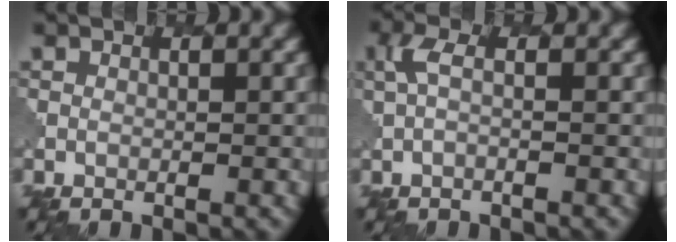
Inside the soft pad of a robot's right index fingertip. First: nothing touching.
{"total": 1.5, "force": [0.1, 0.3, 1.5], "torque": [-0.040, 0.000, -0.003]}